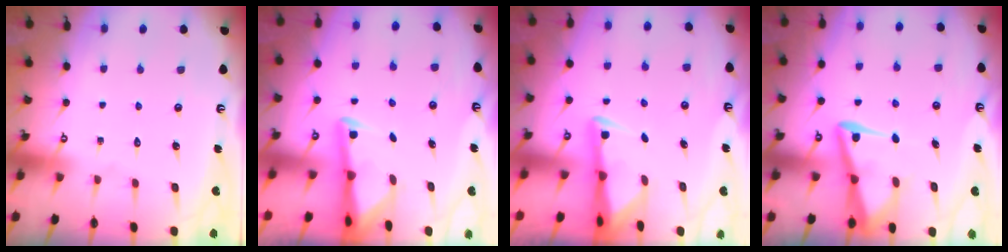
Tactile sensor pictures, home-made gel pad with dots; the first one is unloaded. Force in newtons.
{"total": 2.8, "press": 2.7, "slide": 0.7}
{"total": 2.9, "press": 2.8, "slide": 0.6}
{"total": 8.4, "press": 8.3, "slide": 0.9}